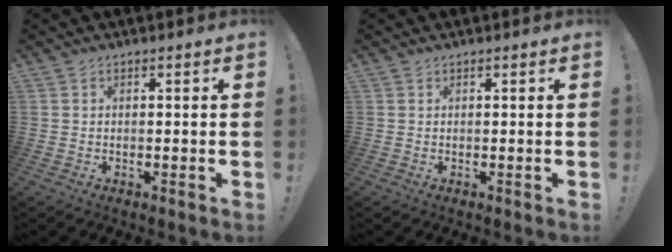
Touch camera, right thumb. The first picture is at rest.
{"total": 0.0}